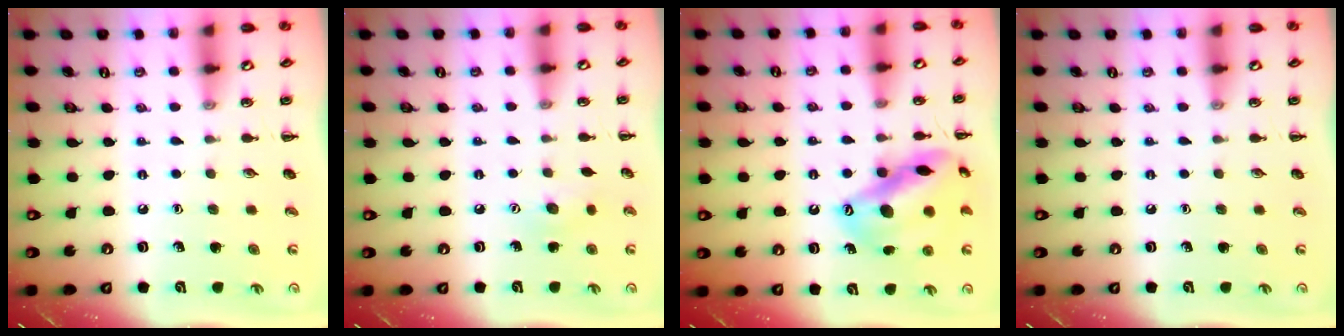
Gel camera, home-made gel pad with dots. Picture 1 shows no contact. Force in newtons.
{"total": 6.1, "press": 6.0, "slide": 1.5}
{"total": 18.6, "press": 18.6, "slide": 1.6}
{"total": 0.0}